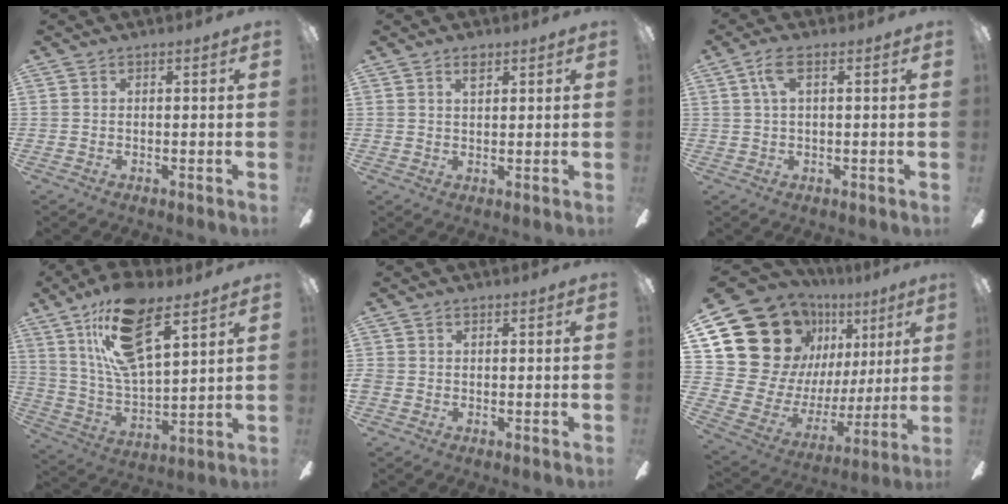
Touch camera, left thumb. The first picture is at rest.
{"total": 2.8, "force": [1.8, 1.3, 1.7], "torque": [-0.022, -0.004, 0.028]}
{"total": 5.1, "force": [1.8, 1.9, 4.3], "torque": [-0.090, 0.009, 0.030]}
{"total": 19.9, "force": [11.4, 7.9, 14.2], "torque": [-0.271, -0.038, 0.193]}
{"total": 1.0, "force": [-0.3, 0.9, 0.3], "torque": [-0.005, 0.006, -0.007]}
{"total": 23.2, "force": [12.3, 16.9, 10.0], "torque": [-0.197, -0.085, 0.261]}